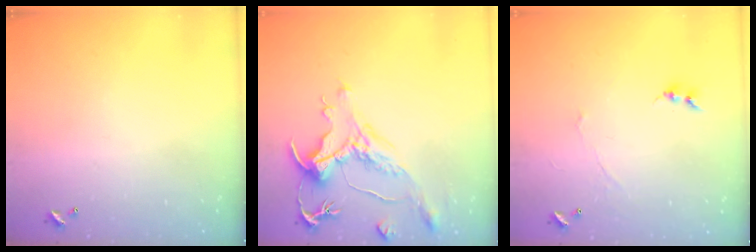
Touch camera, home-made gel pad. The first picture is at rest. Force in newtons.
{"total": 1.4, "press": 0.7, "slide": 1.2}
{"total": 0.7, "press": 0.5, "slide": 0.5}